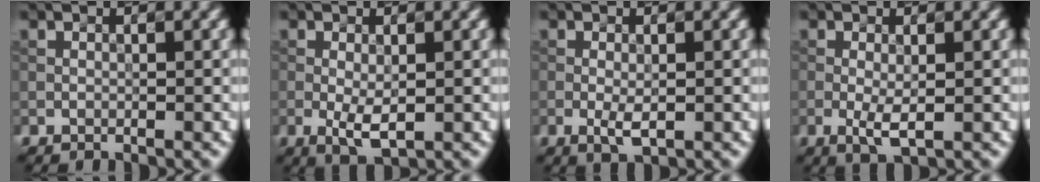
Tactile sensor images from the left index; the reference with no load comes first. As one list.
[{"total": 2.7, "force": [-0.4, 0.9, 2.5], "torque": [-0.050, -0.009, -0.004]}, {"total": 1.9, "force": [-0.4, 0.6, 1.8], "torque": [-0.035, -0.005, -0.007]}, {"total": 2.2, "force": [-0.3, 0.5, 2.1], "torque": [-0.044, -0.006, -0.005]}]